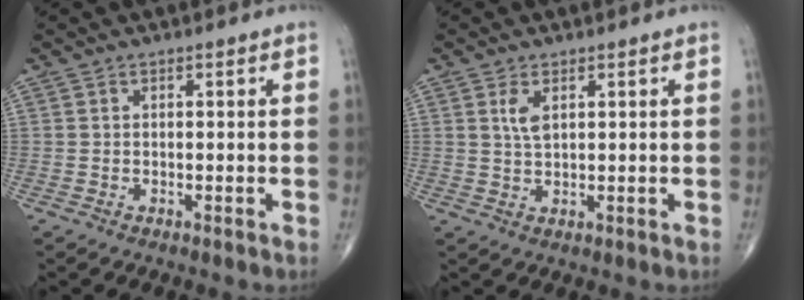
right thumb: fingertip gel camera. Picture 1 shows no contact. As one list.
[{"total": 2.9, "force": [1.2, 1.2, 2.4], "torque": [-0.047, -0.004, 0.028]}]